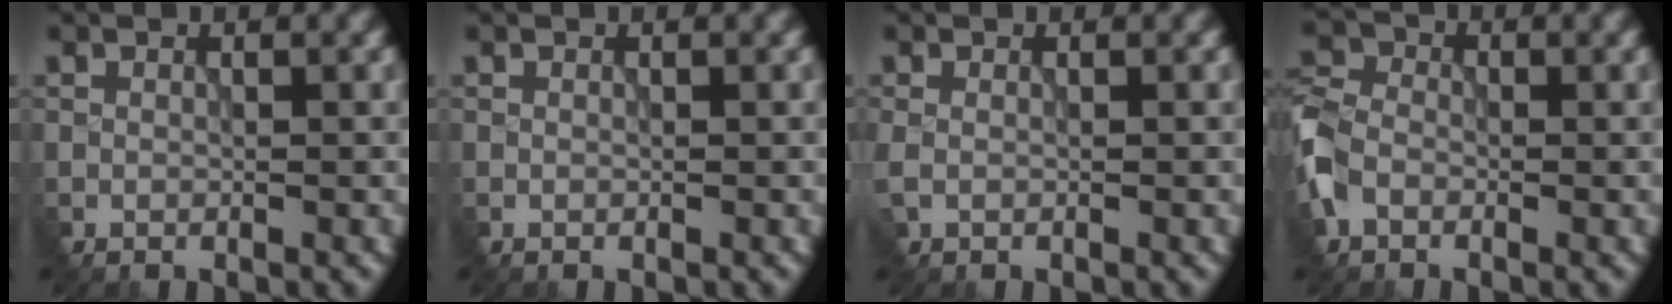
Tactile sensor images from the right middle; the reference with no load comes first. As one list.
[{"total": 0.0}, {"total": 0.9, "force": [0.1, 0.4, 0.8], "torque": [-0.020, -0.001, 0.001]}, {"total": 4.2, "force": [-1.9, 3.0, 2.3], "torque": [-0.062, 0.007, -0.059]}]